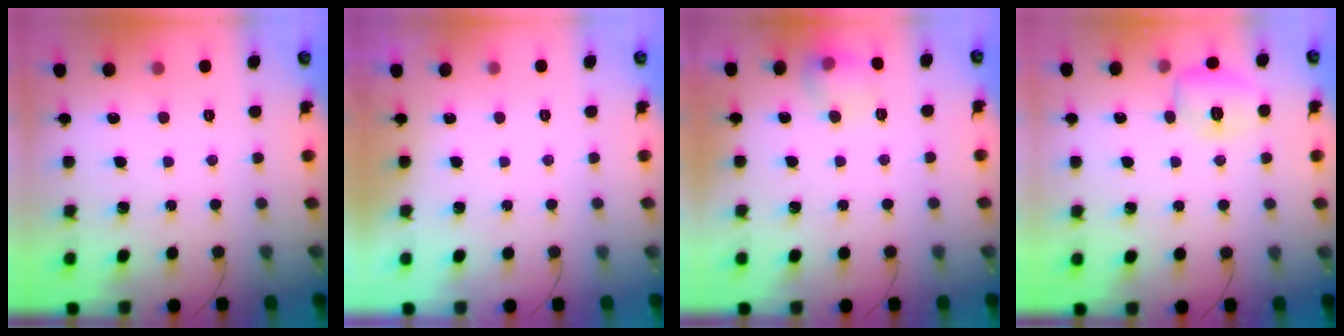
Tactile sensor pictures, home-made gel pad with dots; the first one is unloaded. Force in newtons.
{"total": 0.0}
{"total": 8.2, "press": 8.2, "slide": 0.8}
{"total": 7.5, "press": 7.4, "slide": 1.6}